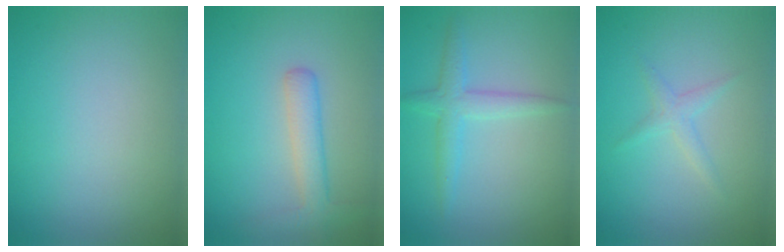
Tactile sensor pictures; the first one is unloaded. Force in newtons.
{"total": 2.3, "press": 2.3, "slide": 0.1}
{"total": 2.5, "press": 2.5, "slide": 0.1}
{"total": 1.3, "press": 1.3, "slide": 0.0}